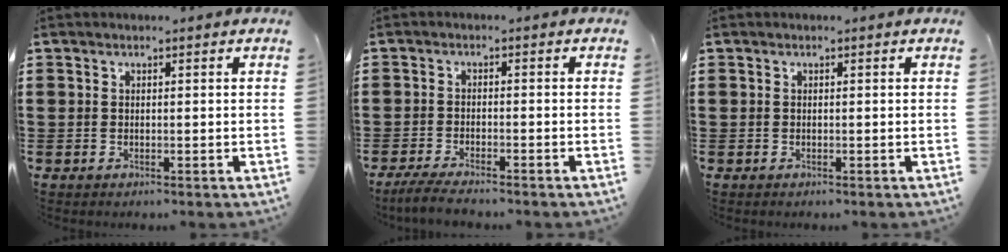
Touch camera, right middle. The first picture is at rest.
{"total": 3.1, "force": [-2.7, 0.2, 1.5], "torque": [-0.039, -0.006, -0.057]}
{"total": 0.0}